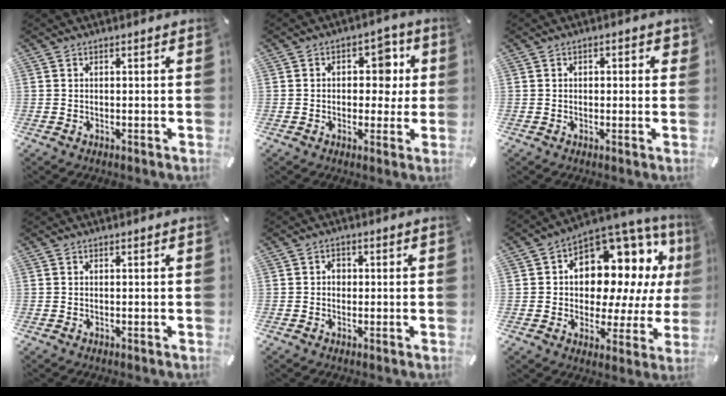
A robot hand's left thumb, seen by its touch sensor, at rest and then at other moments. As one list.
[{"total": 8.8, "force": [1.3, 6.6, 5.6], "torque": [-0.062, 0.002, 0.015]}, {"total": 1.7, "force": [-0.1, 1.2, 1.1], "torque": [-0.013, 0.003, -0.006]}, {"total": 0.0}, {"total": 1.9, "force": [-0.2, 1.7, 0.8], "torque": [-0.010, 0.003, -0.008]}, {"total": 14.5, "force": [5.4, 10.2, 8.9], "torque": [-0.120, -0.055, 0.097]}]